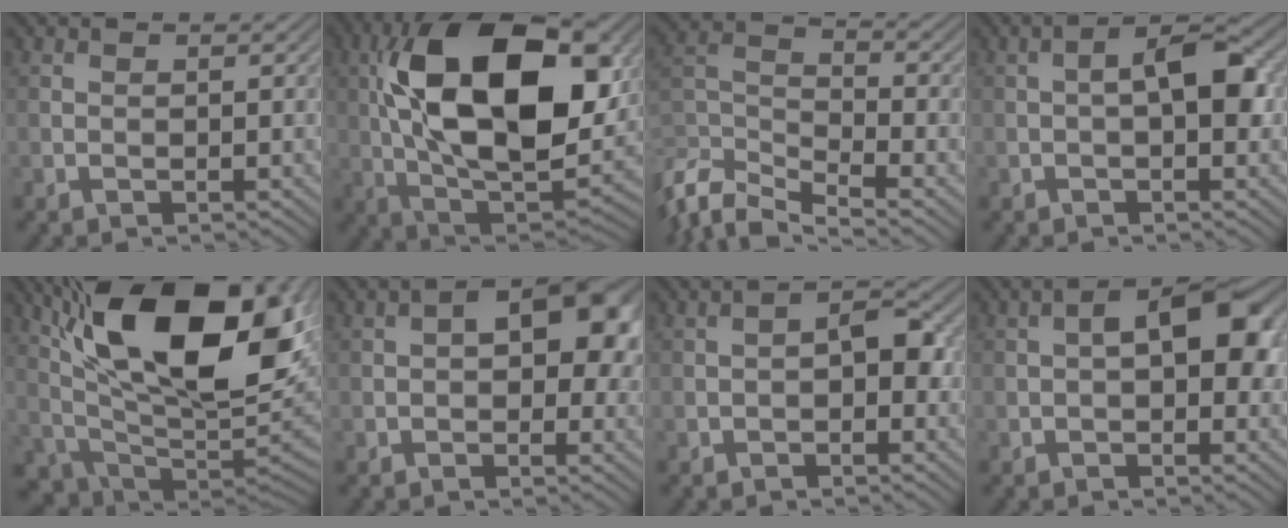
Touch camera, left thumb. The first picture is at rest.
{"total": 19.6, "force": [4.4, 10.1, 16.2], "torque": [-0.300, 0.015, 0.063]}
{"total": 8.2, "force": [-5.3, 3.0, 5.4], "torque": [-0.120, -0.017, -0.113]}
{"total": 5.0, "force": [-0.1, 2.0, 4.6], "torque": [-0.069, 0.013, -0.008]}
{"total": 18.8, "force": [8.3, 8.8, 14.4], "torque": [-0.273, 0.006, 0.150]}
{"total": 7.3, "force": [0.7, 4.4, 5.8], "torque": [-0.062, 0.008, 0.003]}
{"total": 3.5, "force": [-0.7, 1.9, 2.8], "torque": [-0.037, 0.011, -0.017]}
{"total": 6.3, "force": [0.3, 3.2, 5.4], "torque": [-0.072, 0.011, -0.003]}